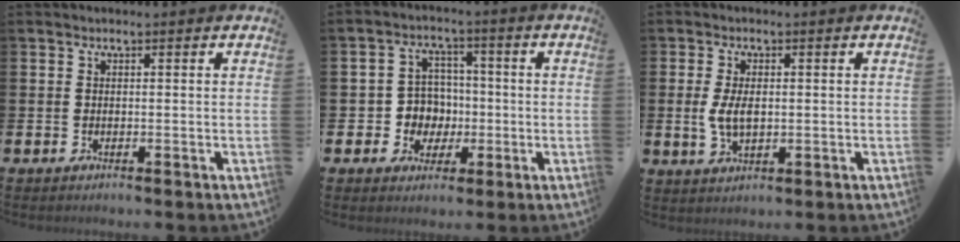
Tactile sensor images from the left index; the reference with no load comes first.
{"total": 5.6, "force": [-0.3, 5.5, 0.9], "torque": [-0.037, 0.005, -0.008]}
{"total": 4.1, "force": [0.2, 2.2, 3.5], "torque": [-0.057, 0.003, 0.001]}